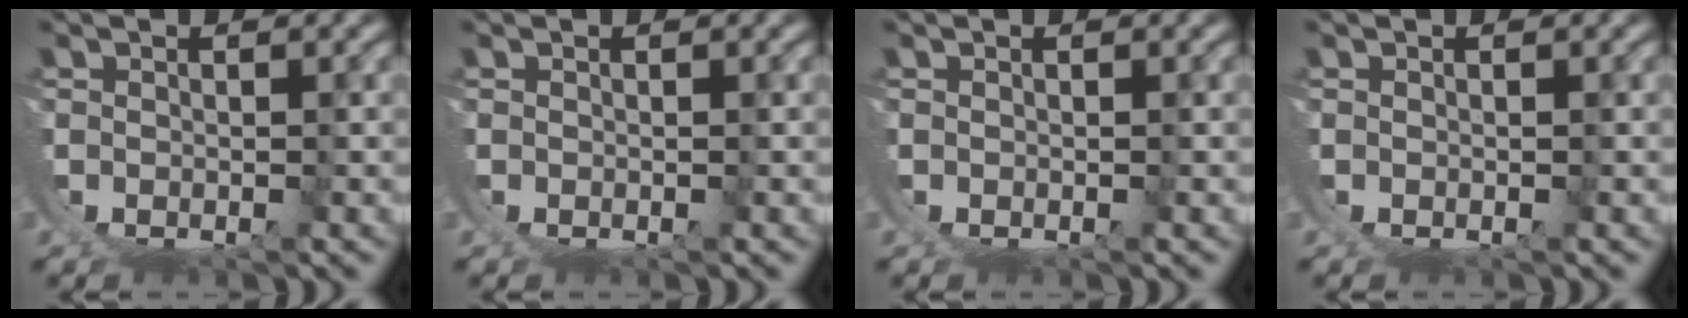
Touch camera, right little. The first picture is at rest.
{"total": 0.0}
{"total": 0.0}
{"total": 0.0}